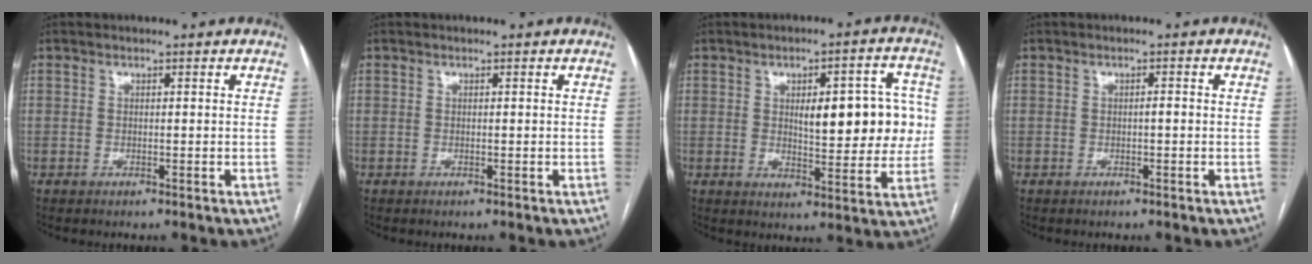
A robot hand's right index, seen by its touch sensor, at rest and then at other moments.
{"total": 0.0}
{"total": 11.9, "force": [1.6, 4.3, 11.0], "torque": [-0.137, 0.023, 0.029]}
{"total": 0.8, "force": [-0.2, 0.1, 0.7], "torque": [-0.011, 0.002, -0.003]}